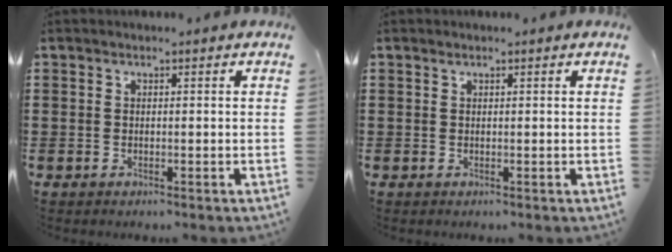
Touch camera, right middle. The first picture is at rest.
{"total": 0.5, "force": [0.5, -0.1, 0.2], "torque": [-0.005, -0.001, 0.010]}